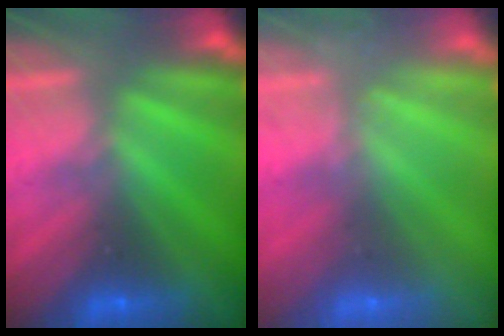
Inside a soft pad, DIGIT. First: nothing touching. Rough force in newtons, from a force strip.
{"total": 2.4}